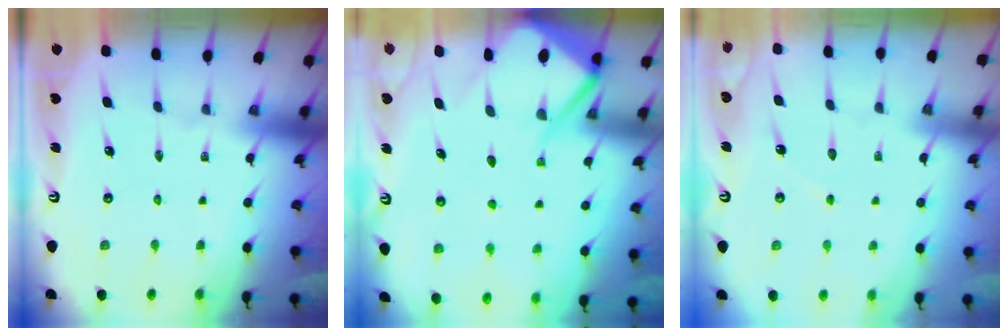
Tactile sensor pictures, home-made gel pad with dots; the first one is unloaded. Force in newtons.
{"total": 8.6, "press": 8.5, "slide": 0.9}
{"total": 3.7, "press": 3.7, "slide": 0.4}